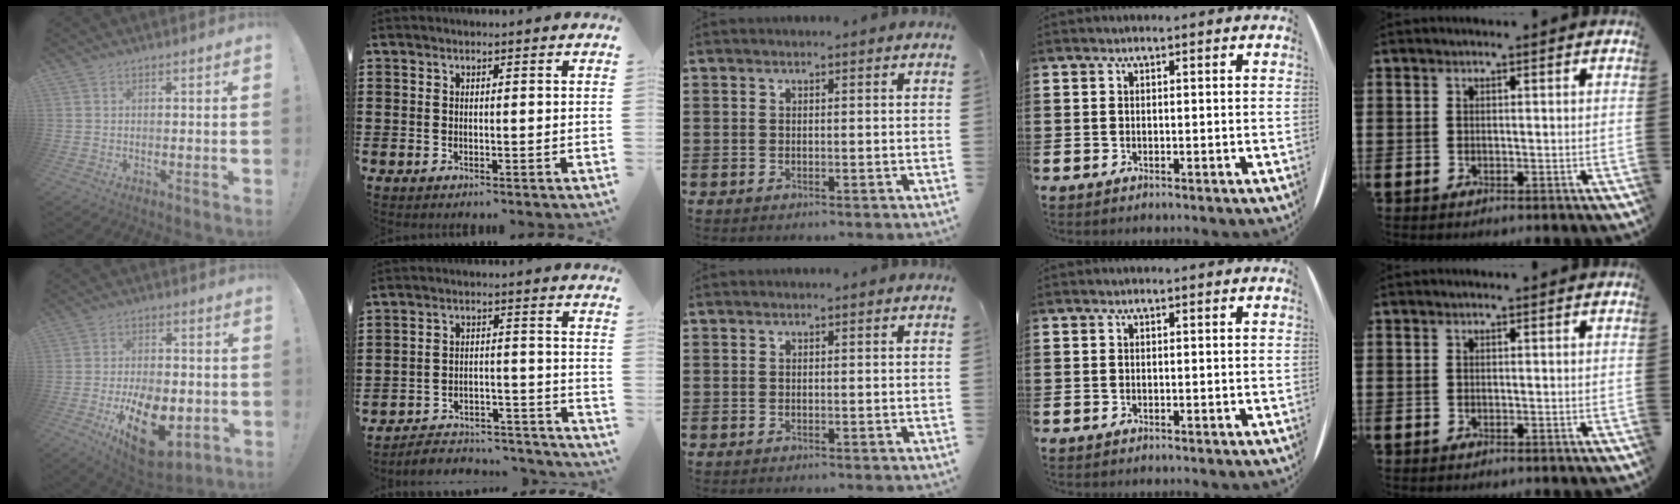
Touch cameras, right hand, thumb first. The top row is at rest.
{"thumb": {"total": 18.3, "force": [-6.5, 10.3, 13.7], "torque": [-0.199, 0.034, -0.096]}, "index": {"total": 4.2, "force": [-4.1, 0.9, 0.9], "torque": [-0.019, 0.004, -0.083]}}